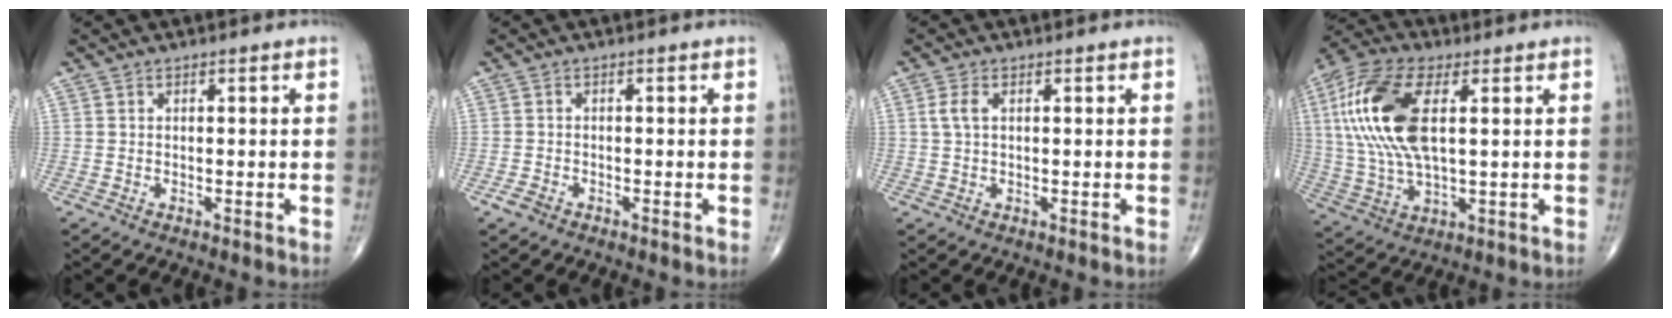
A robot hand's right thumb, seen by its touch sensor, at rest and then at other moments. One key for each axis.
{"total": 1.5, "fx": -1.0, "fy": 0.8, "fz": 0.8, "tx": -0.017, "ty": 0.000, "tz": -0.021}
{"total": 2.6, "fx": 0.6, "fy": 1.4, "fz": 2.1, "tx": -0.055, "ty": 0.011, "tz": 0.014}
{"total": 18.5, "fx": 3.9, "fy": 8.4, "fz": 16.0, "tx": -0.354, "ty": 0.005, "tz": 0.071}